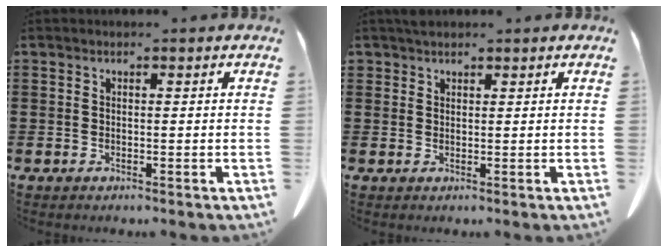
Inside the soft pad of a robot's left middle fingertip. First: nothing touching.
{"total": 1.3, "force": [1.2, 0.6, 0.2], "torque": [-0.008, 0.000, 0.025]}